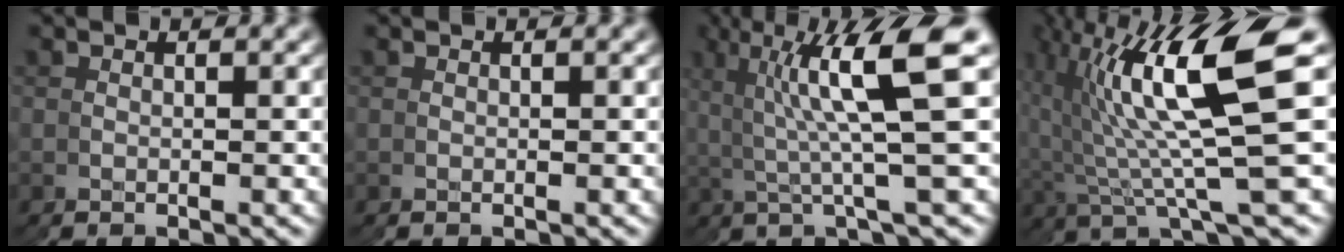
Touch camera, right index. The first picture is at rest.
{"total": 0.0}
{"total": 8.4, "force": [2.6, 2.1, 7.7], "torque": [-0.104, 0.025, 0.036]}
{"total": 12.3, "force": [3.0, 5.0, 10.8], "torque": [-0.180, 0.027, 0.047]}